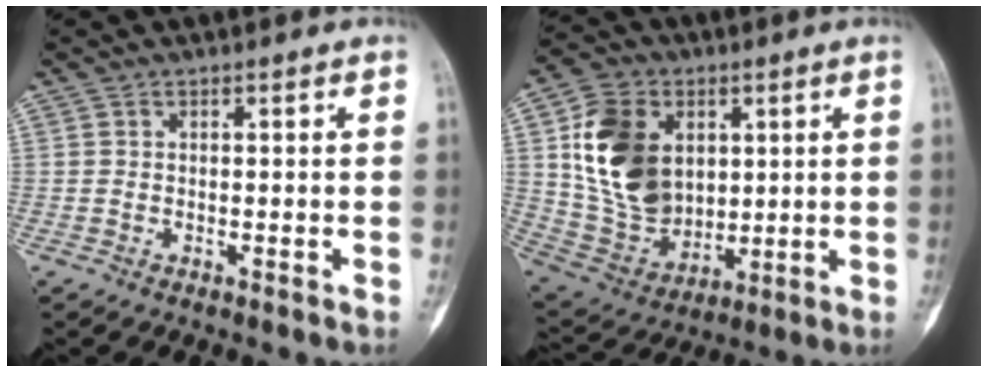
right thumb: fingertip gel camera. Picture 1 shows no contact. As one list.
[{"total": 18.1, "force": [4.0, 13.5, 11.2], "torque": [-0.172, -0.010, 0.088]}]